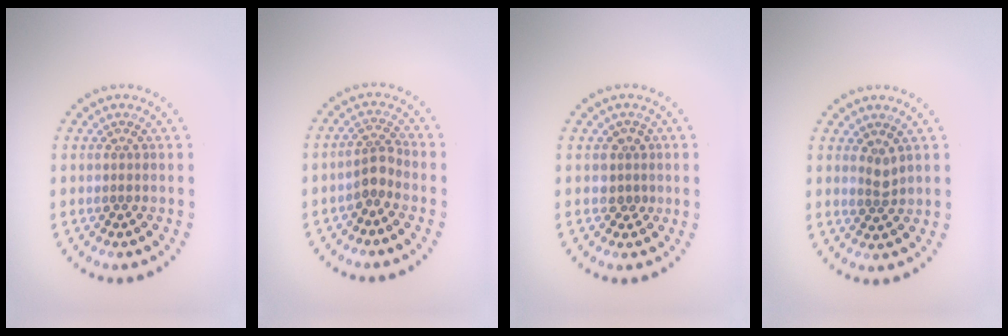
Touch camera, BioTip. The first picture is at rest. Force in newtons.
{"total": 2.1, "press": 1.6, "slide": 1.3}
{"total": 1.6, "press": 1.3, "slide": 0.9}
{"total": 1.4, "press": 1.1, "slide": 0.9}